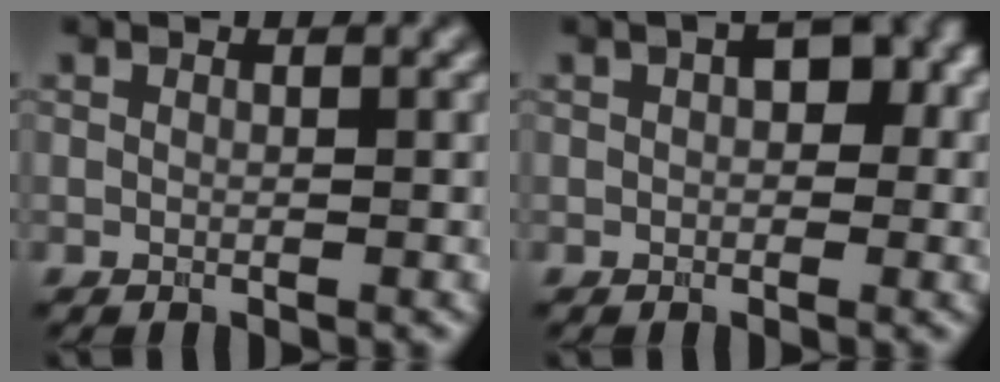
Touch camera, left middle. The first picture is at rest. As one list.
[{"total": 2.8, "force": [0.5, 1.6, 2.2], "torque": [-0.025, 0.008, 0.002]}]